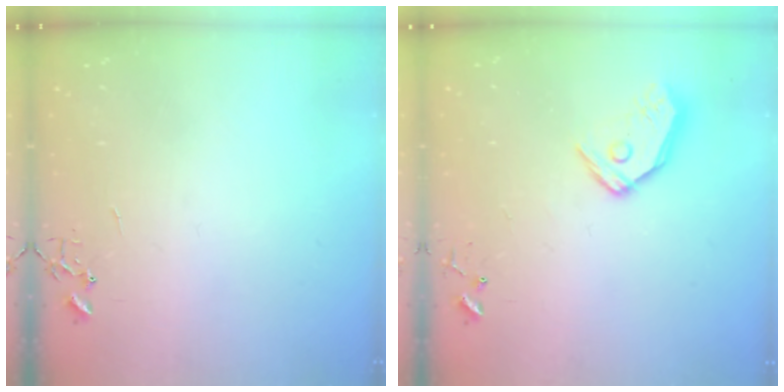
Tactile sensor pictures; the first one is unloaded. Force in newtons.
{"total": 11.1, "press": 11.0, "slide": 1.7}